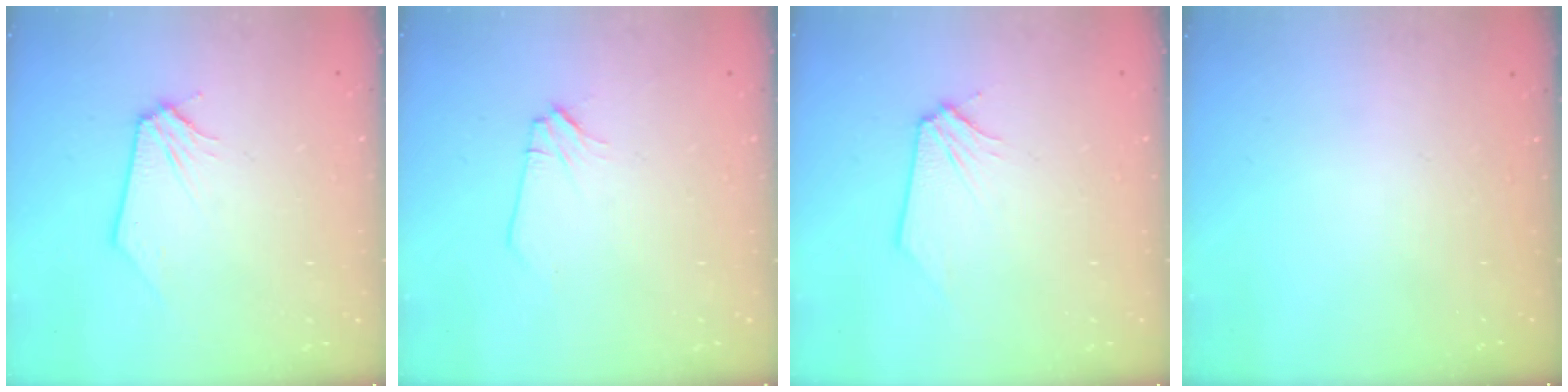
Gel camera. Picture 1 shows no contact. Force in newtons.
{"total": 1.1, "press": 1.1, "slide": 0.1}
{"total": 0.0}
{"total": 0.0}